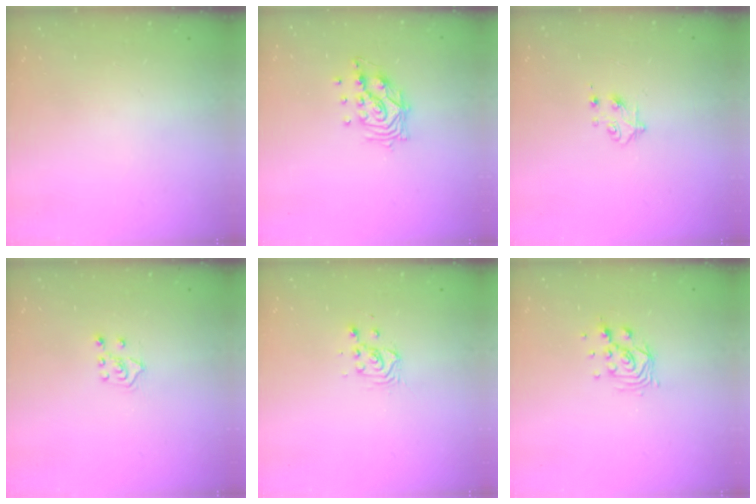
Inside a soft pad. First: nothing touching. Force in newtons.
{"total": 10.8, "press": 10.8, "slide": 0.7}
{"total": 4.9, "press": 4.8, "slide": 0.7}
{"total": 5.5, "press": 5.5, "slide": 0.4}
{"total": 3.6, "press": 3.6, "slide": 0.1}
{"total": 8.2, "press": 8.1, "slide": 0.5}